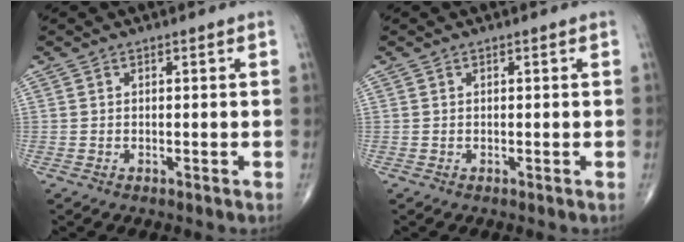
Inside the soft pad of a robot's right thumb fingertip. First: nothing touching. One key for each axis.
{"total": 0.0}